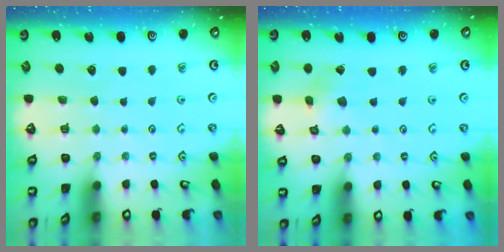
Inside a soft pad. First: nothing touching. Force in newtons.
{"total": 2.7, "press": 2.7, "slide": 0.3}